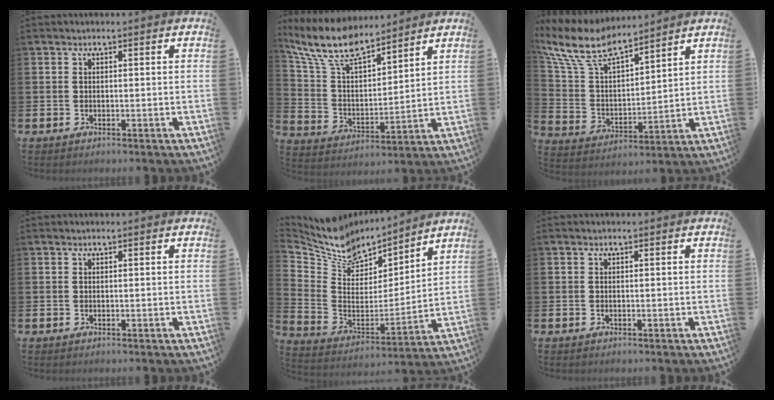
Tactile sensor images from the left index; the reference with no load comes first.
{"total": 9.9, "force": [8.6, 2.7, 4.0], "torque": [-0.122, -0.043, 0.155]}
{"total": 9.4, "force": [8.3, 2.5, 3.7], "torque": [-0.117, -0.048, 0.147]}
{"total": 0.0}
{"total": 8.6, "force": [7.9, 3.3, 0.9], "torque": [-0.078, -0.058, 0.145]}
{"total": 0.0}